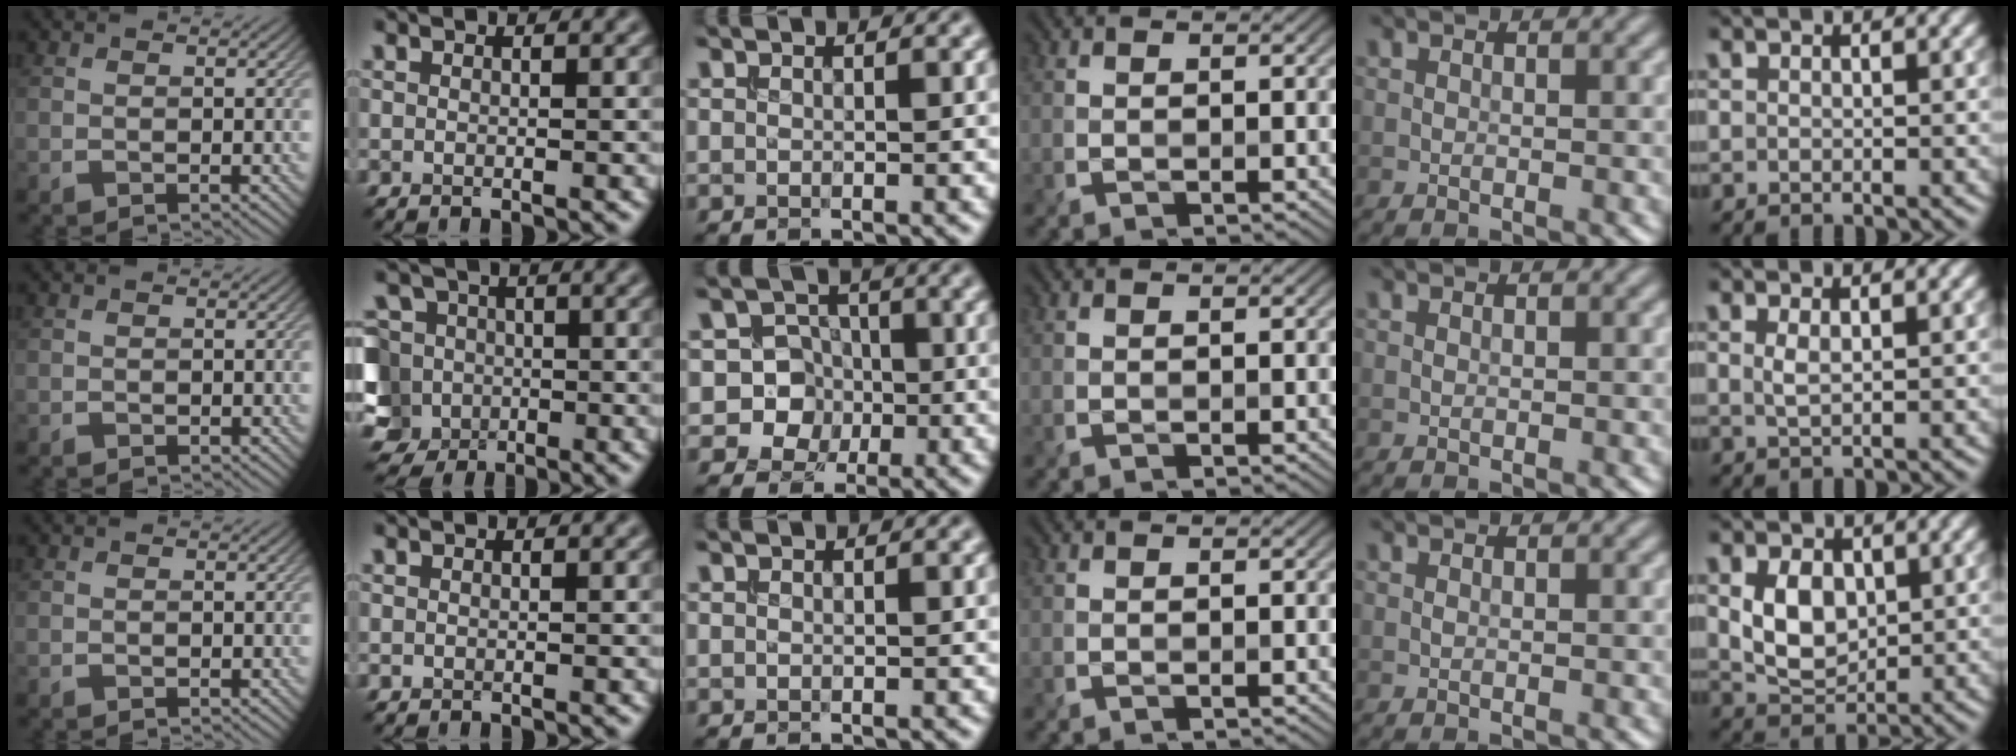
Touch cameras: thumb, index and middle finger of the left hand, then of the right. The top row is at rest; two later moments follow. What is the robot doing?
{"motion": "insert", "object": "drawer"}